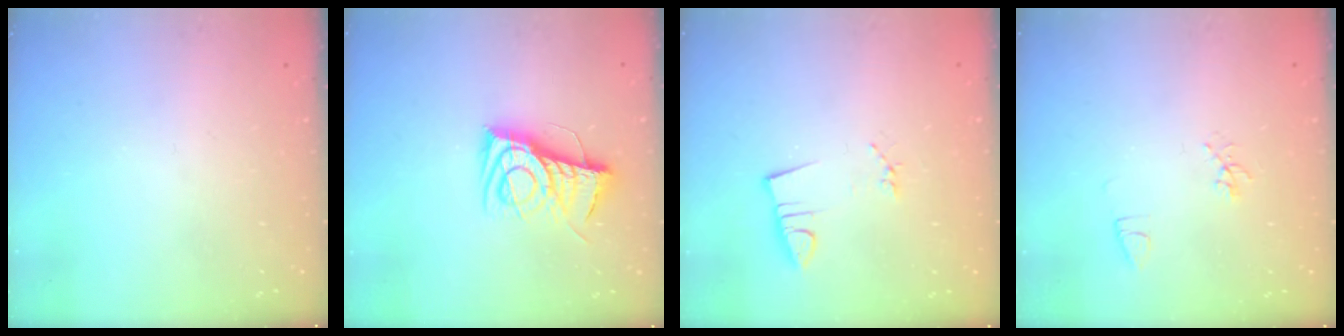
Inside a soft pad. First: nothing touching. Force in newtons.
{"total": 14.5, "press": 14.5, "slide": 0.4}
{"total": 2.9, "press": 1.4, "slide": 2.5}
{"total": 5.2, "press": 4.9, "slide": 1.8}